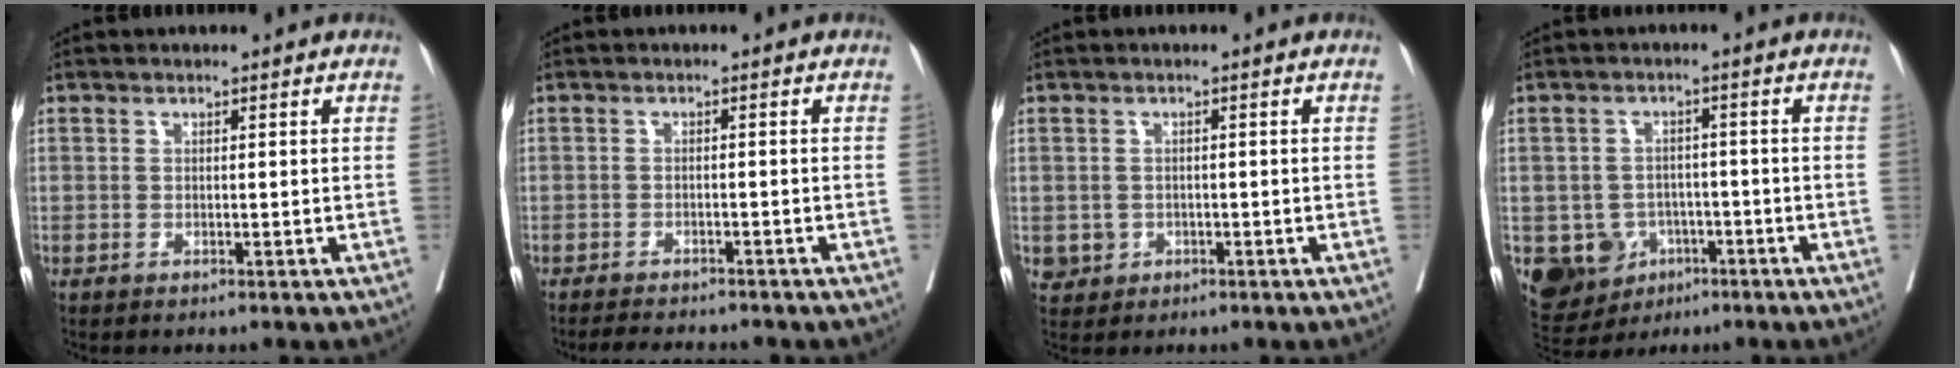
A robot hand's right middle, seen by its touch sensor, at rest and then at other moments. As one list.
[{"total": 6.4, "force": [-5.9, 1.3, 2.3], "torque": [-0.029, -0.005, -0.080]}, {"total": 2.5, "force": [-0.6, 2.3, 0.4], "torque": [0.001, 0.006, -0.003]}, {"total": 9.9, "force": [-3.8, 8.7, 2.8], "torque": [-0.065, 0.010, -0.048]}]